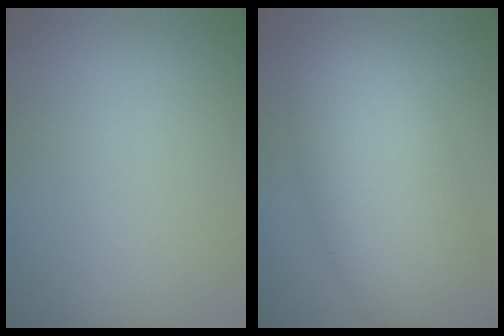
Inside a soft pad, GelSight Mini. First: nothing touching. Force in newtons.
{"total": 9.6, "press": 9.6, "slide": 0.5}